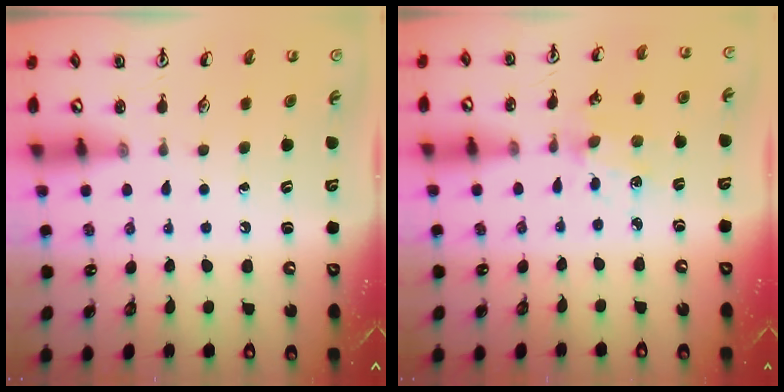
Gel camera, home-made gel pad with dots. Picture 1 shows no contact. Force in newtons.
{"total": 2.3, "press": 2.3, "slide": 0.4}